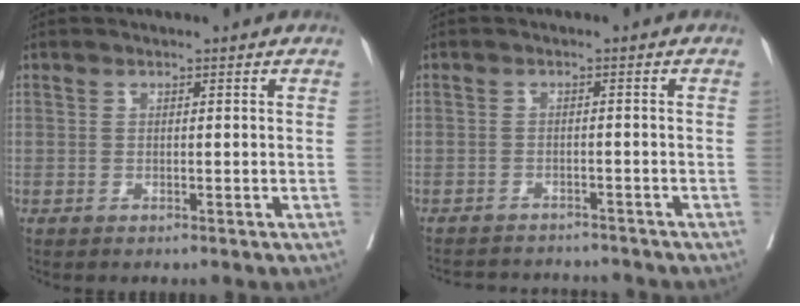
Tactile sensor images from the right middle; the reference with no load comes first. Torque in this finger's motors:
{"motor_torque": [0.38, -0.61, 0.04, 0.03]}